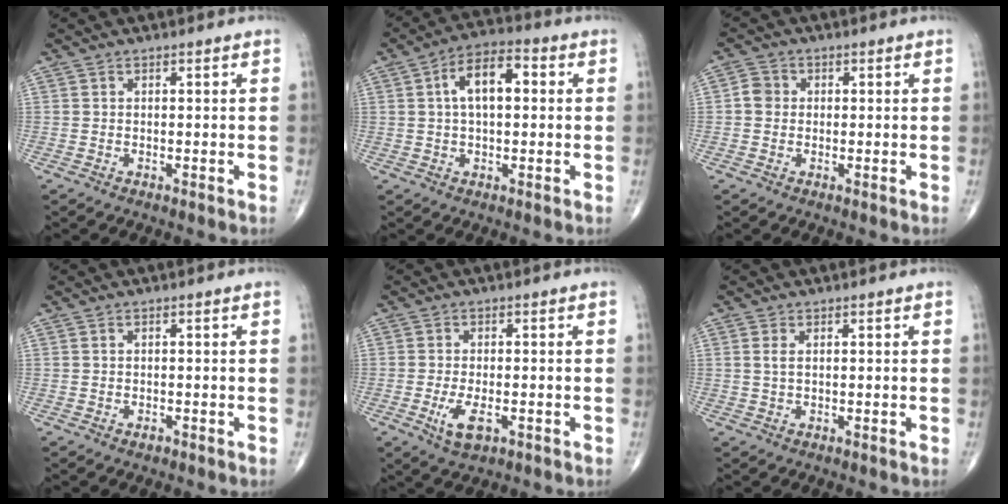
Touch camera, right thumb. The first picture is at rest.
{"total": 9.1, "force": [1.6, 4.6, 7.7], "torque": [-0.123, 0.020, 0.017]}
{"total": 2.9, "force": [0.0, 2.6, 1.2], "torque": [-0.010, 0.006, -0.007]}
{"total": 0.7, "force": [-0.5, 0.4, 0.4], "torque": [-0.004, 0.000, -0.008]}
{"total": 5.1, "force": [-1.8, 2.3, 4.2], "torque": [-0.080, -0.003, -0.027]}
{"total": 1.5, "force": [0.4, 0.7, 1.2], "torque": [-0.029, 0.002, 0.011]}